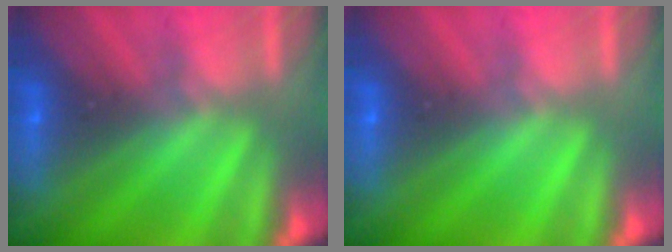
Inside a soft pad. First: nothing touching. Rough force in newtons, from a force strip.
{"total": 0.0}